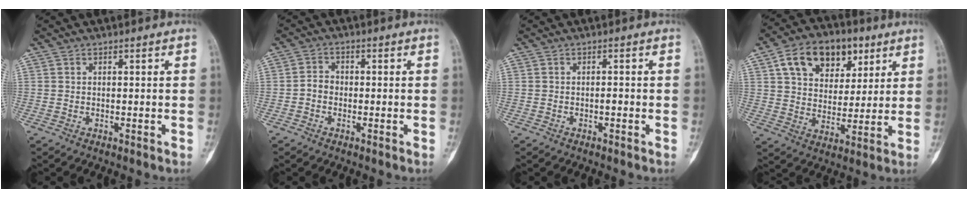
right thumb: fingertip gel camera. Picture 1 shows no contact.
{"total": 2.7, "force": [-0.8, 2.2, 1.3], "torque": [-0.014, 0.011, -0.022]}
{"total": 0.9, "force": [-0.4, 0.4, 0.7], "torque": [-0.009, 0.002, -0.008]}
{"total": 15.7, "force": [7.1, 10.6, 9.1], "torque": [-0.113, -0.009, 0.119]}